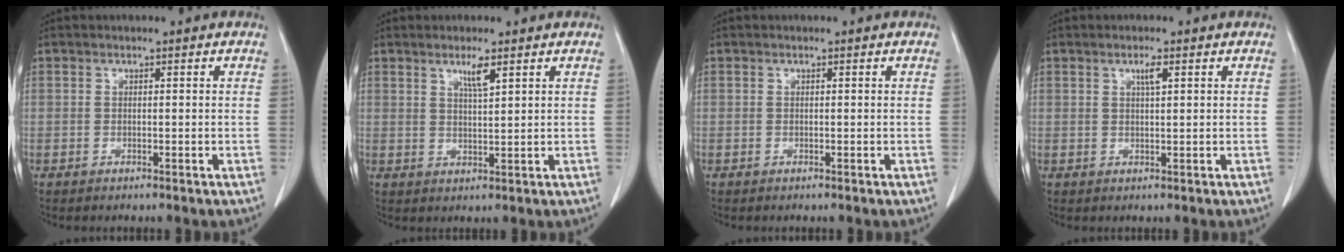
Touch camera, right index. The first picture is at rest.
{"total": 3.0, "force": [1.8, 0.1, 2.4], "torque": [-0.048, -0.003, 0.036]}
{"total": 0.0}
{"total": 1.8, "force": [0.8, 0.1, 1.5], "torque": [-0.030, -0.001, 0.016]}